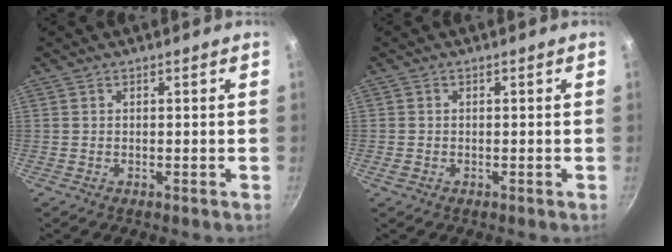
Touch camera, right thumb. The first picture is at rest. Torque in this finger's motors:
{"motor_torque": [-0.25, -0.03, -0.39, -0.03, -0.01]}